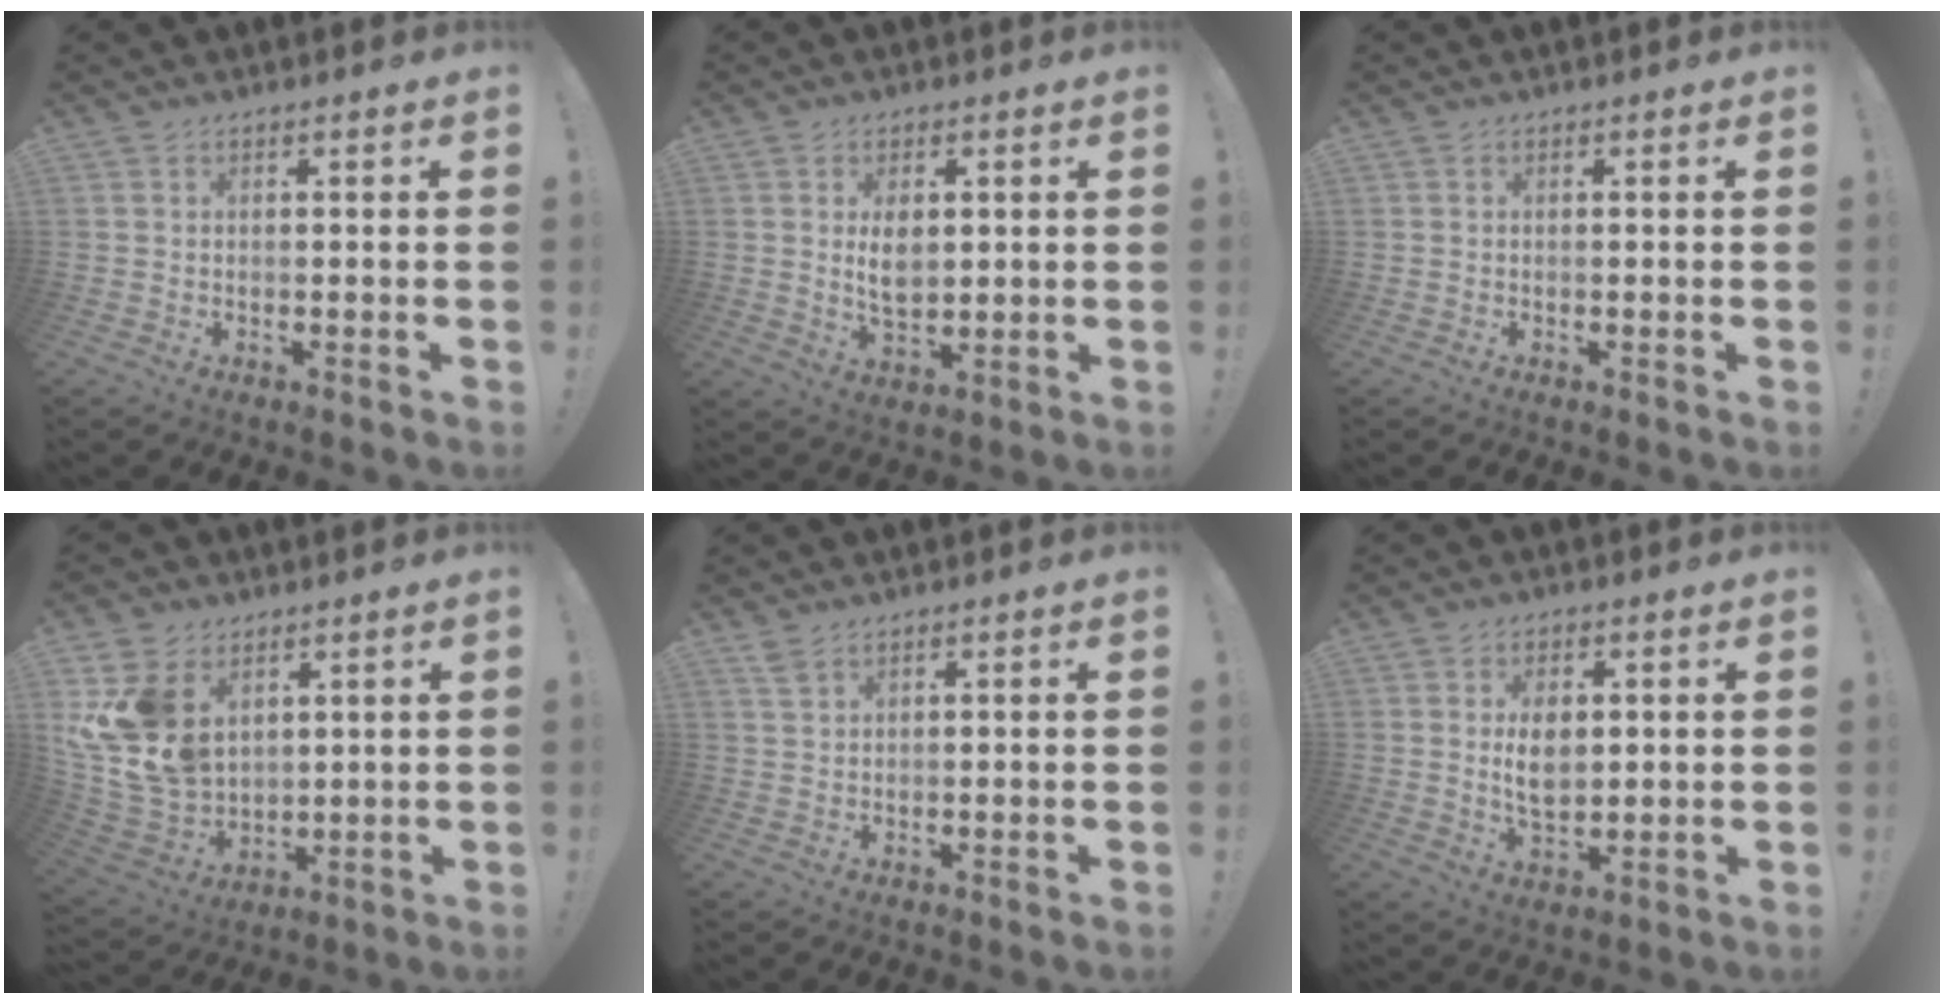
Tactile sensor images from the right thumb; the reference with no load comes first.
{"total": 6.2, "force": [1.2, 3.6, 4.9], "torque": [-0.071, -0.008, 0.018]}
{"total": 0.0}
{"total": 15.7, "force": [5.7, 11.7, 8.8], "torque": [-0.183, -0.032, 0.114]}
{"total": 2.7, "force": [2.1, 1.1, 1.4], "torque": [-0.022, -0.009, 0.039]}
{"total": 7.2, "force": [1.2, 4.4, 5.6], "torque": [-0.092, -0.007, 0.017]}